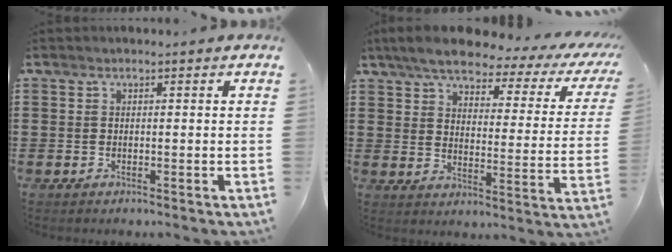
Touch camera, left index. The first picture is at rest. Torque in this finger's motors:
{"motor_torque": [1.27, -0.86, 1.05, 0.14]}